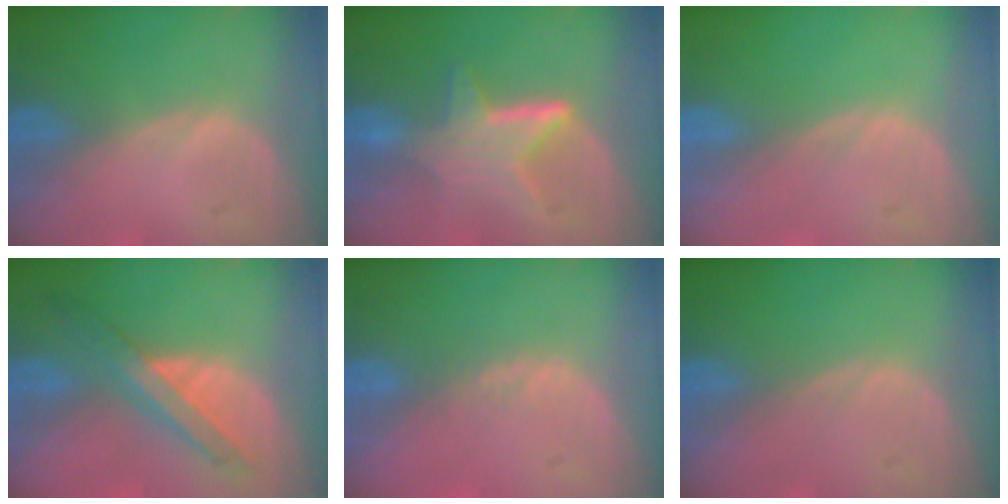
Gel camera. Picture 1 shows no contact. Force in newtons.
{"total": 6.7, "press": 6.1, "slide": 2.8}
{"total": 0.0}
{"total": 7.2, "press": 6.3, "slide": 3.3}
{"total": 1.3, "press": 1.1, "slide": 0.7}
{"total": 0.0}